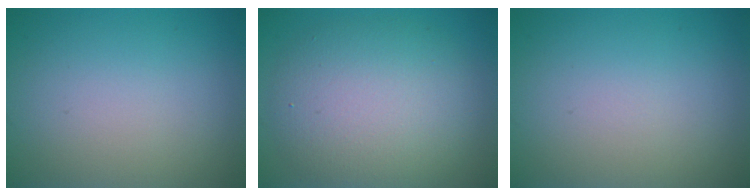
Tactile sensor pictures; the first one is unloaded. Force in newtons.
{"total": 7.4, "press": 7.4, "slide": 0.8}
{"total": 0.0}